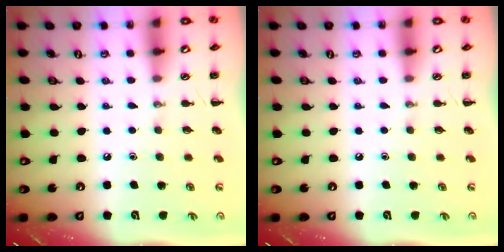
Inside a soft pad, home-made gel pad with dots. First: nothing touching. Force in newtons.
{"total": 0.0}